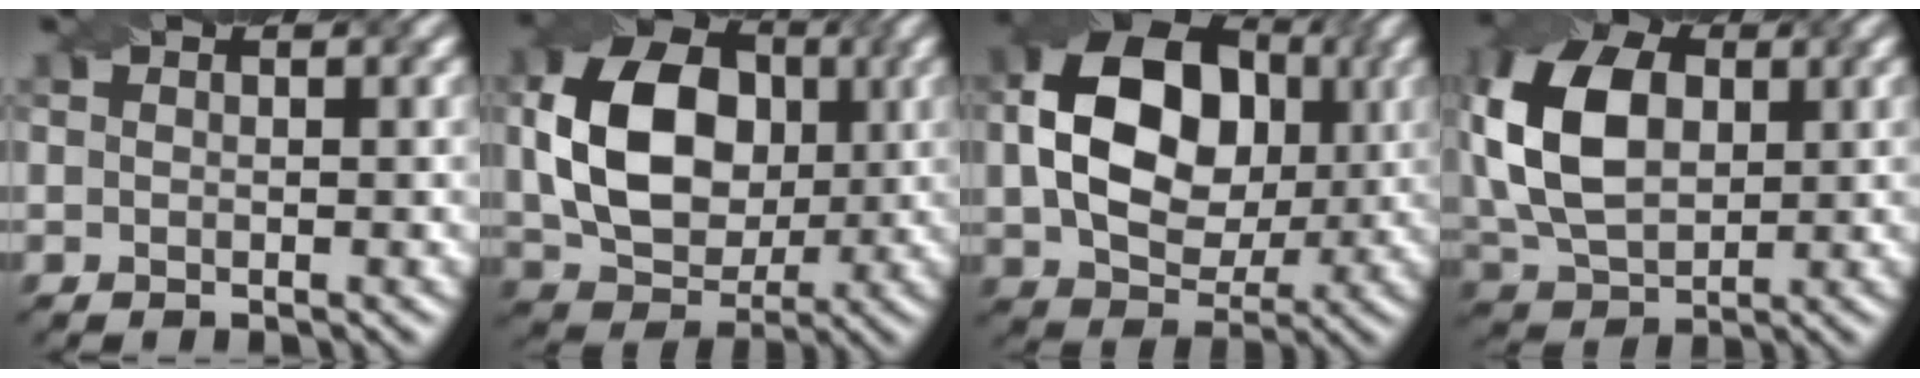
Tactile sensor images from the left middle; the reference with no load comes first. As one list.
[{"total": 10.7, "force": [1.0, 7.8, 7.2], "torque": [-0.149, 0.003, 0.025]}, {"total": 12.2, "force": [1.3, 8.8, 8.4], "torque": [-0.161, 0.002, 0.026]}, {"total": 11.3, "force": [1.7, 7.5, 8.3], "torque": [-0.200, 0.015, 0.027]}]